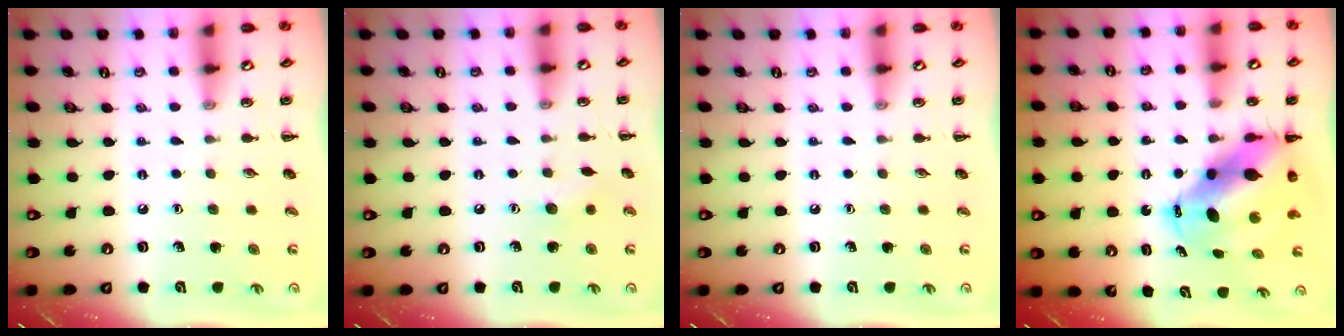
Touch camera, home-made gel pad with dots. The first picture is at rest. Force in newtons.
{"total": 4.8, "press": 4.6, "slide": 1.3}
{"total": 0.0}
{"total": 10.5, "press": 10.1, "slide": 2.8}